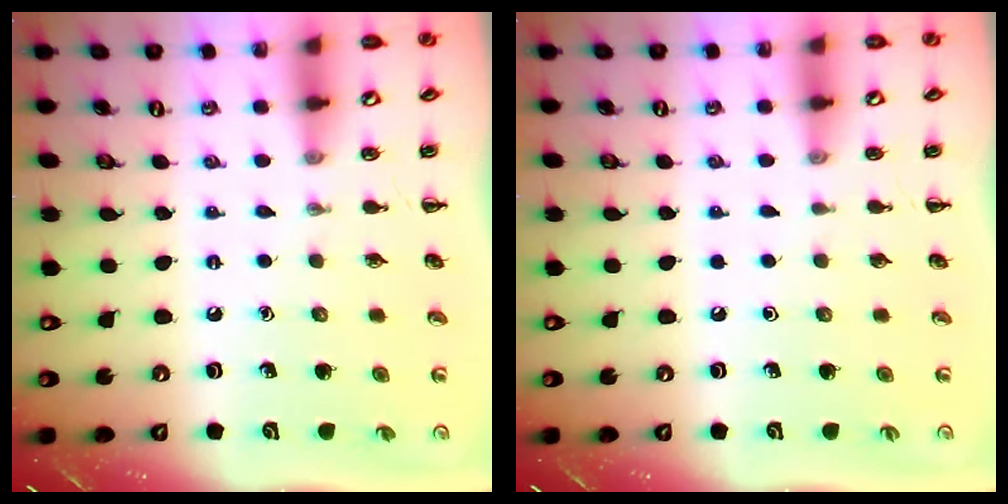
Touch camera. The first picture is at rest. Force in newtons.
{"total": 0.0}